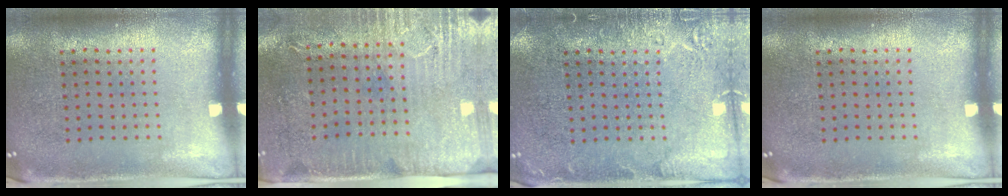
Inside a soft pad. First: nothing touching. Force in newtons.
{"total": 2.9, "press": 2.4, "slide": 1.6}
{"total": 2.7, "press": 2.7, "slide": 0.5}
{"total": 0.0}